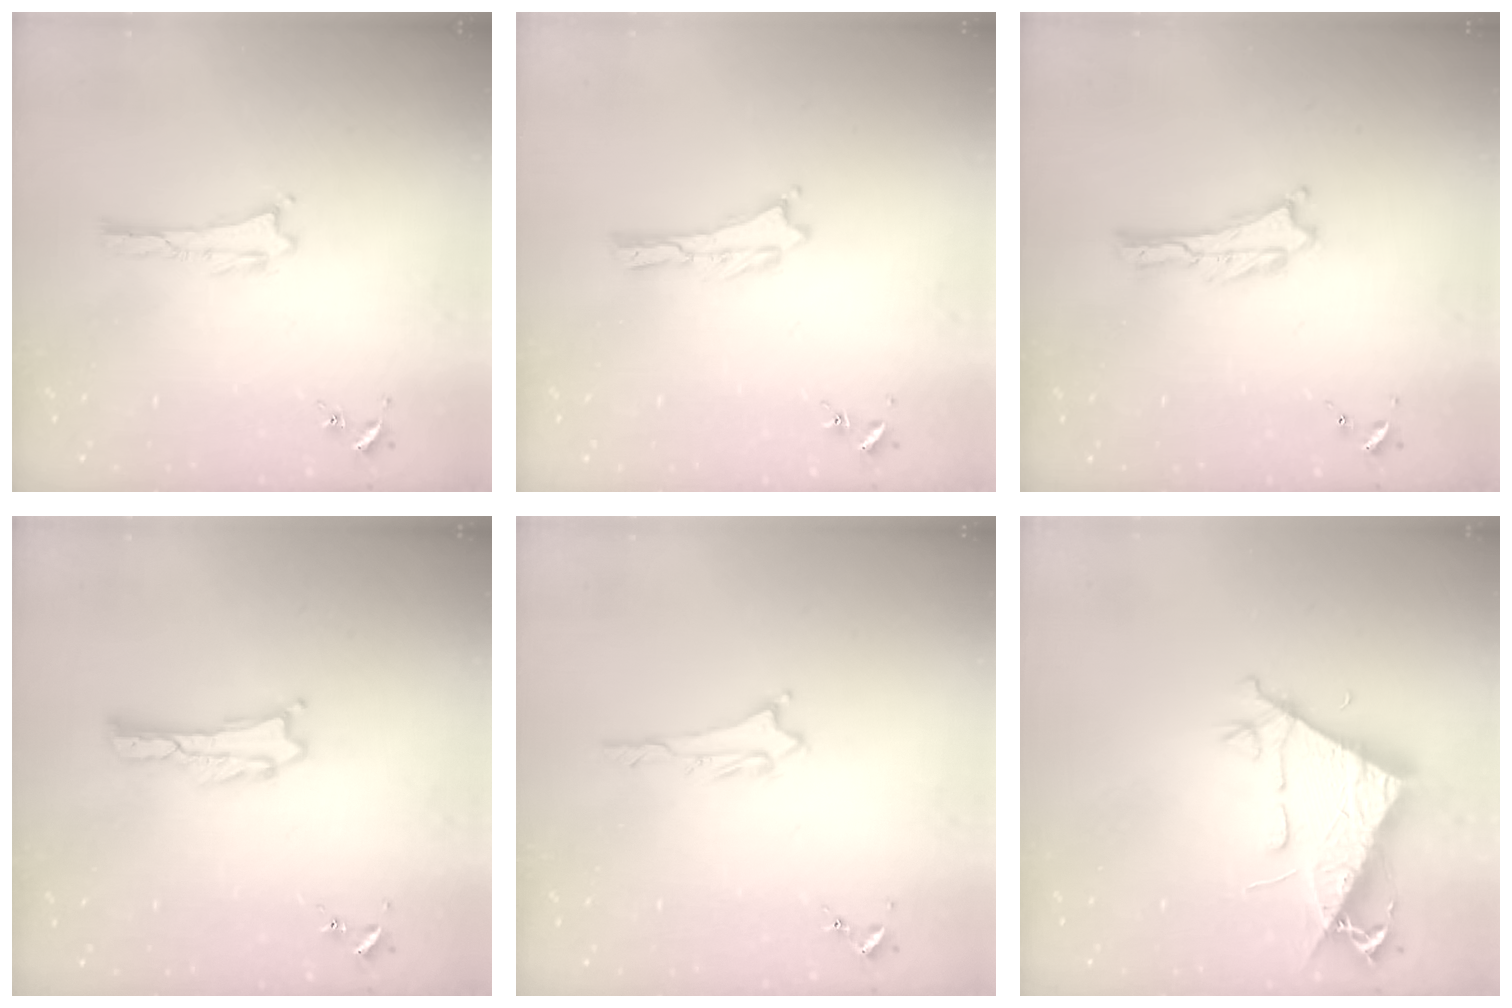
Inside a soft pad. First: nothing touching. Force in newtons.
{"total": 0.0}
{"total": 0.0}
{"total": 0.7, "press": 0.7, "slide": 0.2}
{"total": 1.2, "press": 1.2, "slide": 0.1}
{"total": 8.6, "press": 8.5, "slide": 1.2}